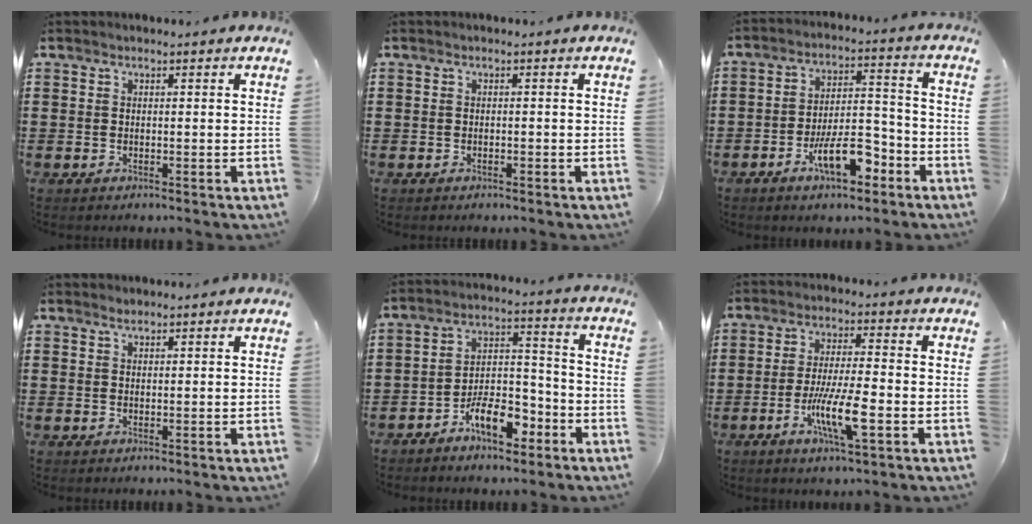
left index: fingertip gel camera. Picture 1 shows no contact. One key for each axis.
{"total": 0.7, "fx": -0.6, "fy": 0.2, "fz": 0.2, "tx": -0.008, "ty": -0.003, "tz": -0.012}
{"total": 10.0, "fx": -5.4, "fy": 3.8, "fz": 7.5, "tx": -0.125, "ty": 0.012, "tz": -0.097}
{"total": 0.9, "fx": 0.7, "fy": 0.2, "fz": 0.4, "tx": -0.009, "ty": 0.001, "tz": 0.014}
{"total": 8.9, "fx": -5.8, "fy": 3.7, "fz": 5.6, "tx": -0.100, "ty": 0.019, "tz": -0.105}
{"total": 8.5, "fx": -3.0, "fy": 1.6, "fz": 7.8, "tx": -0.160, "ty": -0.011, "tz": -0.059}